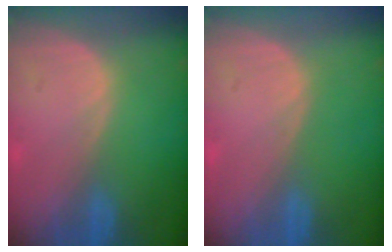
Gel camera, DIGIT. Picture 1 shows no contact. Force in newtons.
{"total": 0.0}